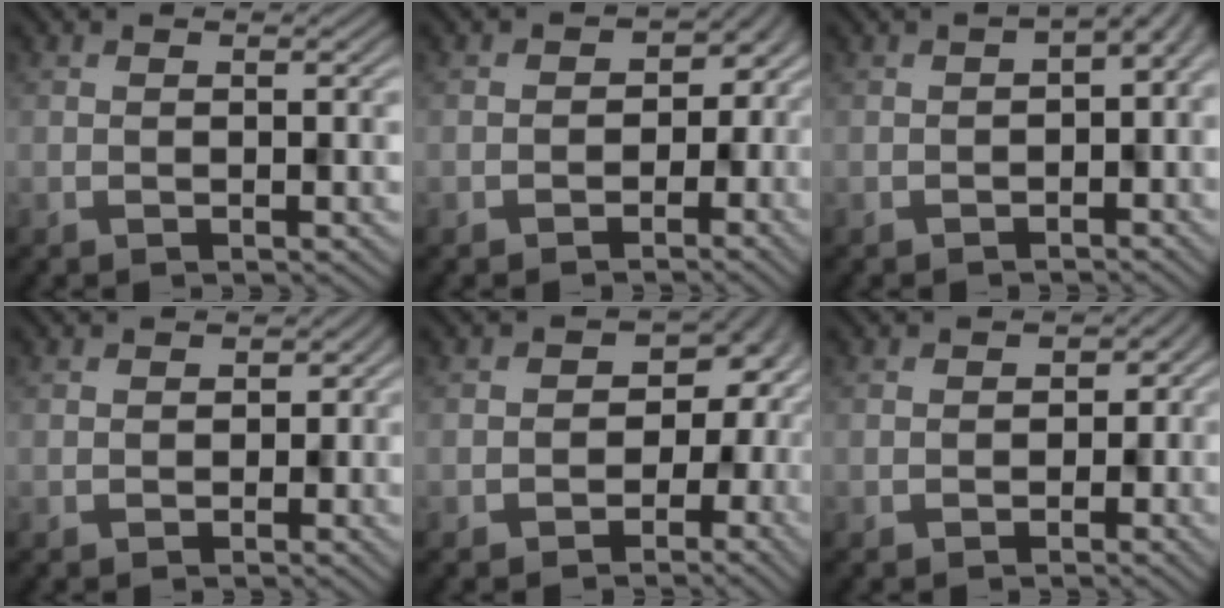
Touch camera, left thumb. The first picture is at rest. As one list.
[{"total": 5.1, "force": [-1.5, 4.1, 2.6], "torque": [-0.013, -0.005, -0.025]}, {"total": 5.2, "force": [-0.6, 2.8, 4.3], "torque": [-0.052, -0.002, -0.010]}, {"total": 1.2, "force": [-0.4, 1.2, 0.0], "torque": [0.005, -0.005, -0.008]}, {"total": 8.1, "force": [-1.3, 6.6, 4.6], "torque": [-0.036, -0.013, -0.020]}, {"total": 2.2, "force": [-0.8, 2.0, 0.6], "torque": [0.000, -0.001, -0.015]}]